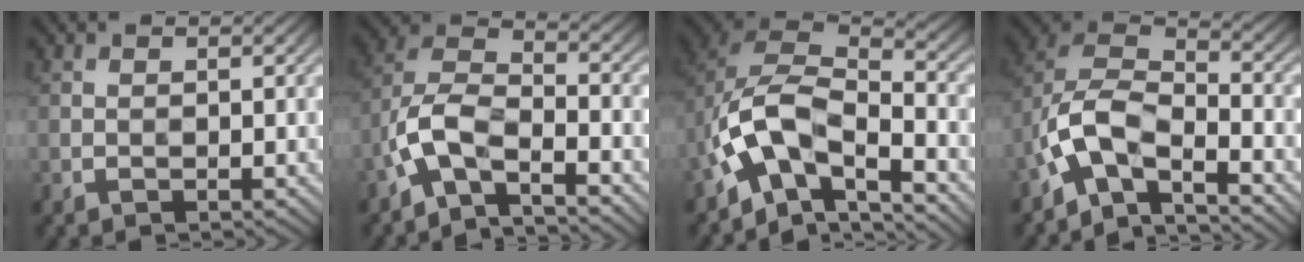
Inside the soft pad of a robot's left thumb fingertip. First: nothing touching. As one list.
[{"total": 8.1, "force": [-4.8, 3.1, 5.9], "torque": [-0.118, 0.009, -0.112]}, {"total": 11.9, "force": [-5.6, 5.8, 8.8], "torque": [-0.172, -0.004, -0.124]}, {"total": 9.8, "force": [-5.7, 4.1, 6.8], "torque": [-0.134, 0.004, -0.128]}]